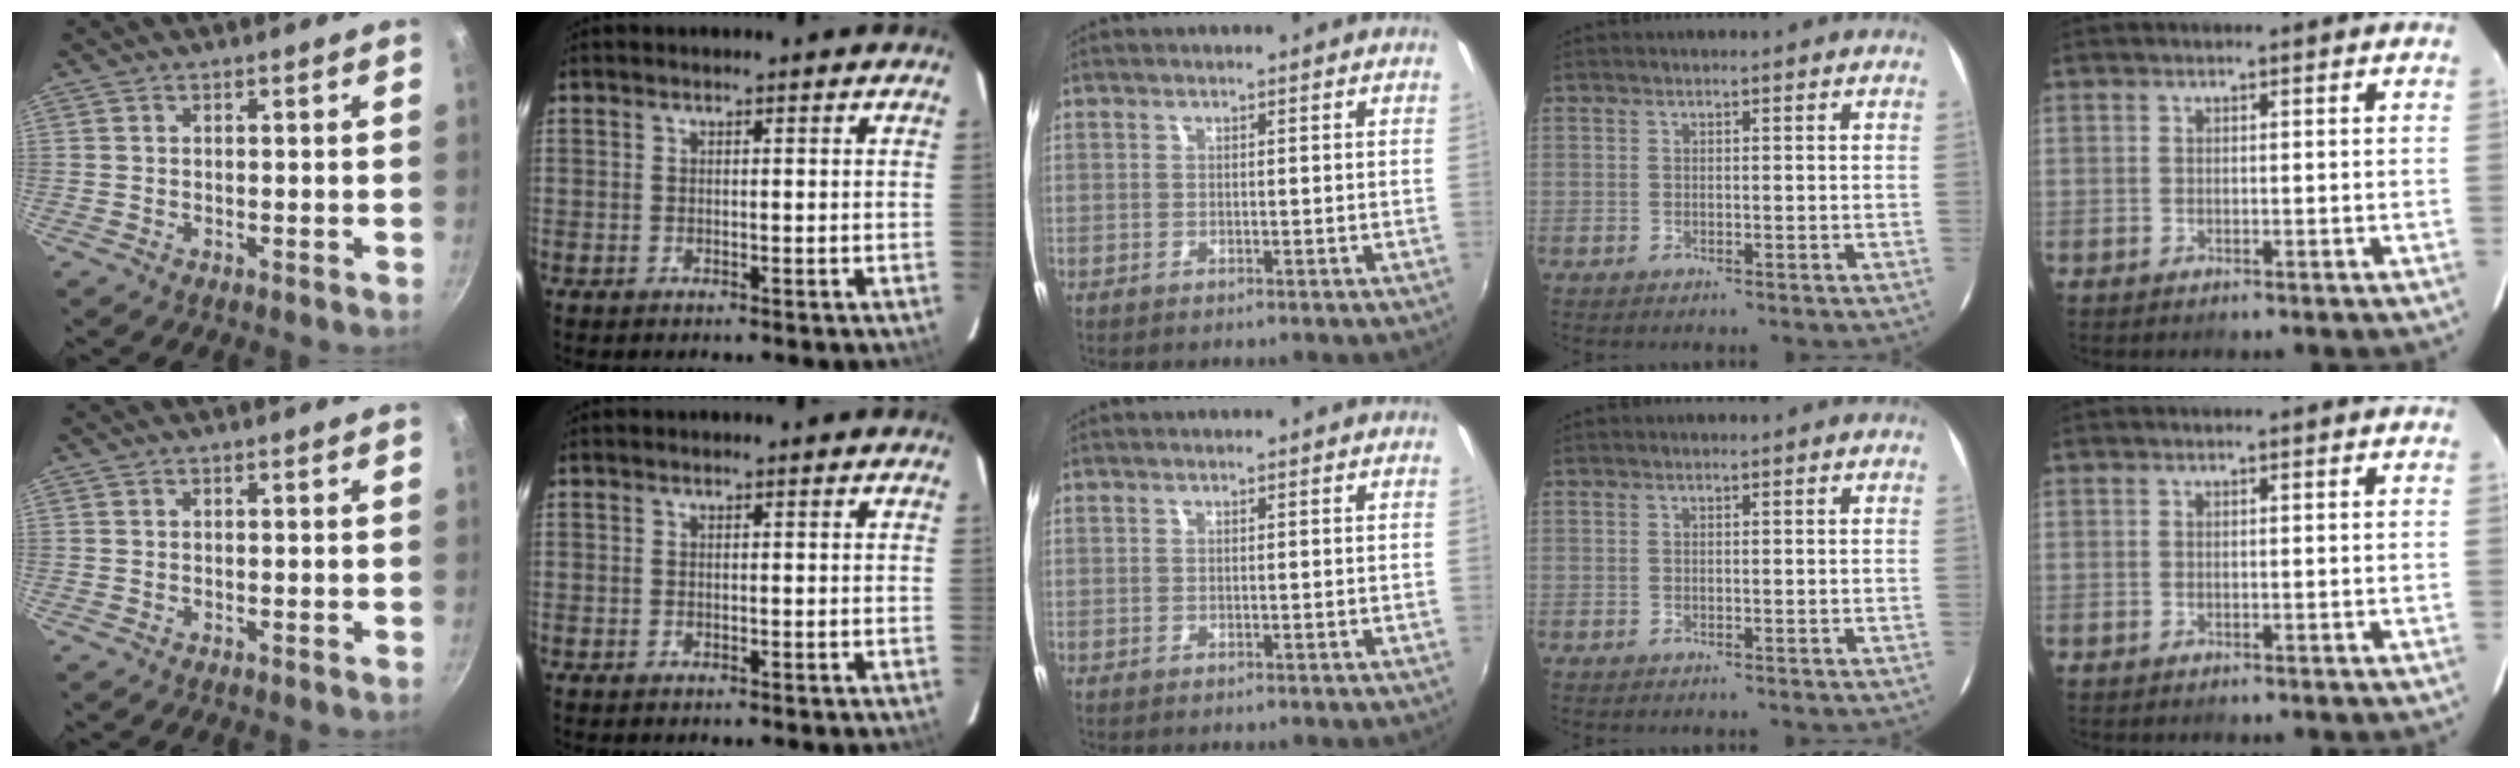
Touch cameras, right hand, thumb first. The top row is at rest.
{}